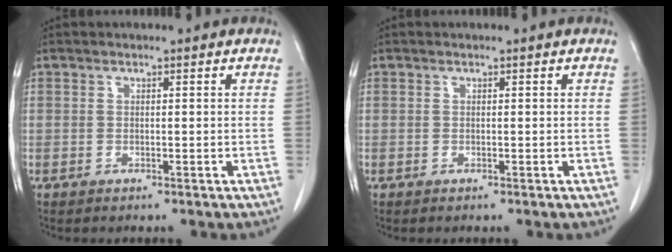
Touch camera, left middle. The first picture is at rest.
{"total": 0.0}